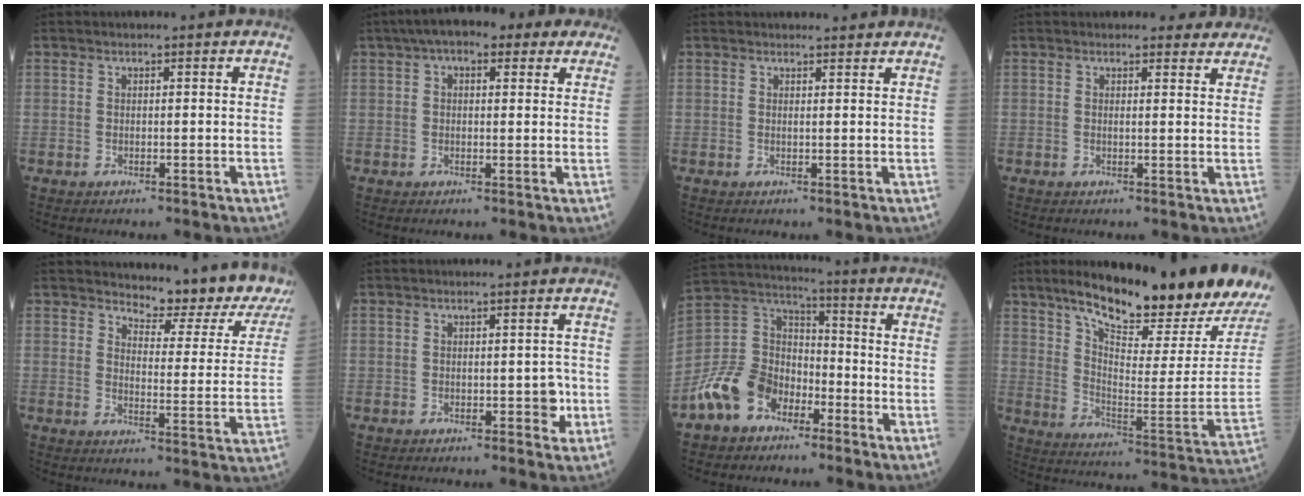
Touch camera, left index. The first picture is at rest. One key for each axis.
{"total": 10.4, "fx": 6.8, "fy": 4.3, "fz": 6.6, "tx": -0.090, "ty": 0.048, "tz": 0.097}
{"total": 4.6, "fx": 4.5, "fy": 0.8, "fz": 0.9, "tx": -0.010, "ty": 0.022, "tz": 0.058}
{"total": 6.9, "fx": 6.4, "fy": 2.0, "fz": 1.6, "tx": 0.001, "ty": 0.002, "tz": 0.061}
{"total": 15.4, "fx": 14.4, "fy": 2.8, "fz": 4.8, "tx": -0.048, "ty": -0.065, "tz": 0.158}
{"total": 2.5, "fx": -0.6, "fy": 1.3, "fz": 2.0, "tx": -0.020, "ty": 0.005, "tz": -0.002}
{"total": 10.9, "fx": -6.5, "fy": 7.3, "fz": 4.9, "tx": -0.129, "ty": 0.021, "tz": -0.129}
{"total": 21.4, "fx": 18.0, "fy": 0.5, "fz": 11.6, "tx": -0.186, "ty": -0.067, "tz": 0.270}